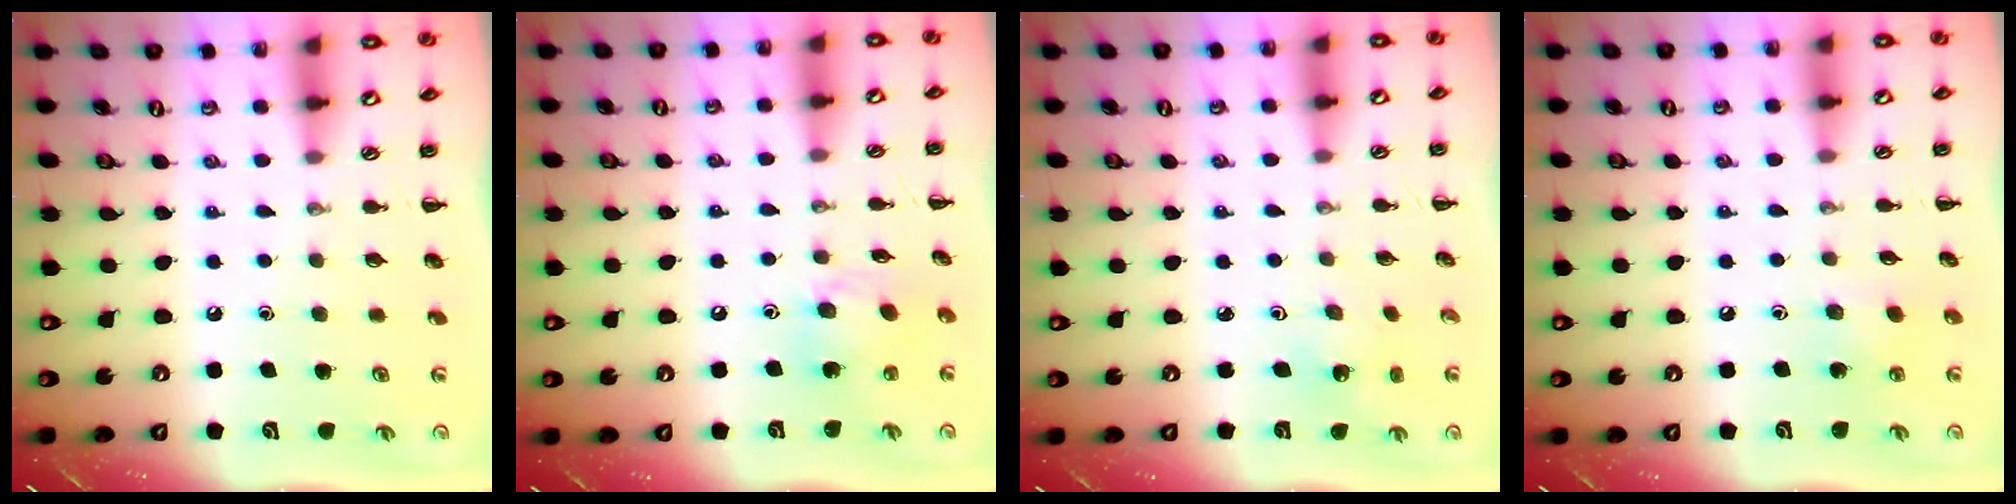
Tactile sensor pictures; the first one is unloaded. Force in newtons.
{"total": 9.5, "press": 9.4, "slide": 1.3}
{"total": 2.3, "press": 2.2, "slide": 0.8}
{"total": 6.7, "press": 6.6, "slide": 1.4}